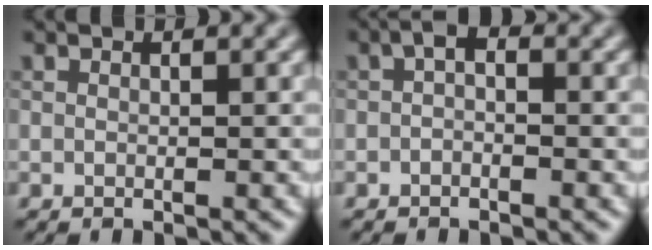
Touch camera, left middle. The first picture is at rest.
{"total": 1.0, "force": [-0.5, 0.5, 0.8], "torque": [-0.018, 0.003, -0.011]}